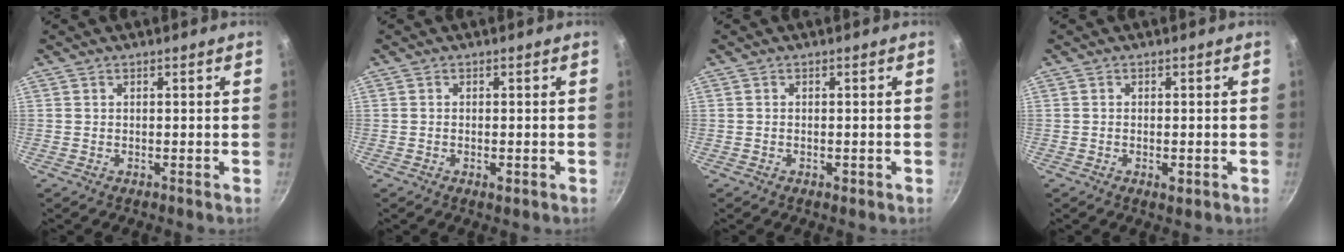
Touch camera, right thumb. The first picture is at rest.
{"total": 1.3, "force": [-0.6, 0.5, 1.1], "torque": [-0.020, -0.002, -0.011]}
{"total": 0.9, "force": [-0.5, 0.4, 0.7], "torque": [-0.010, 0.000, -0.008]}
{"total": 1.9, "force": [-0.8, 0.8, 1.5], "torque": [-0.028, -0.004, -0.013]}